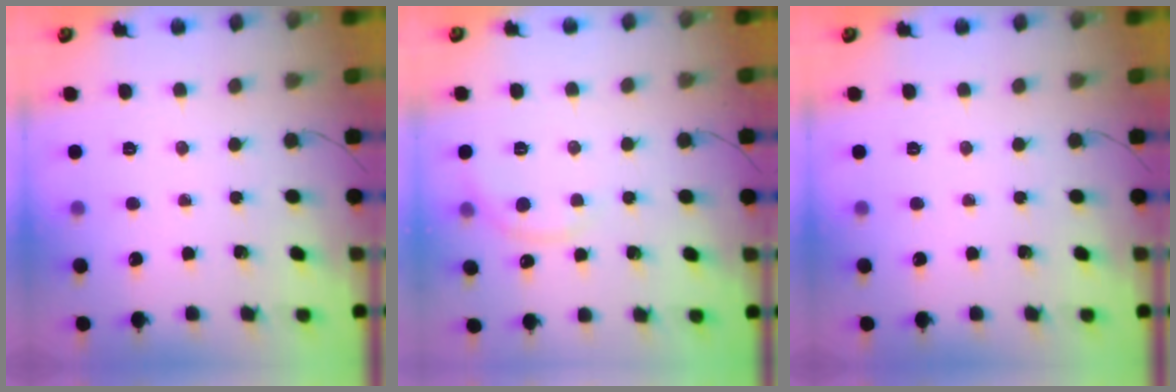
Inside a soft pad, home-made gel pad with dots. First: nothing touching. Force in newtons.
{"total": 3.3, "press": 3.1, "slide": 1.2}
{"total": 0.0}